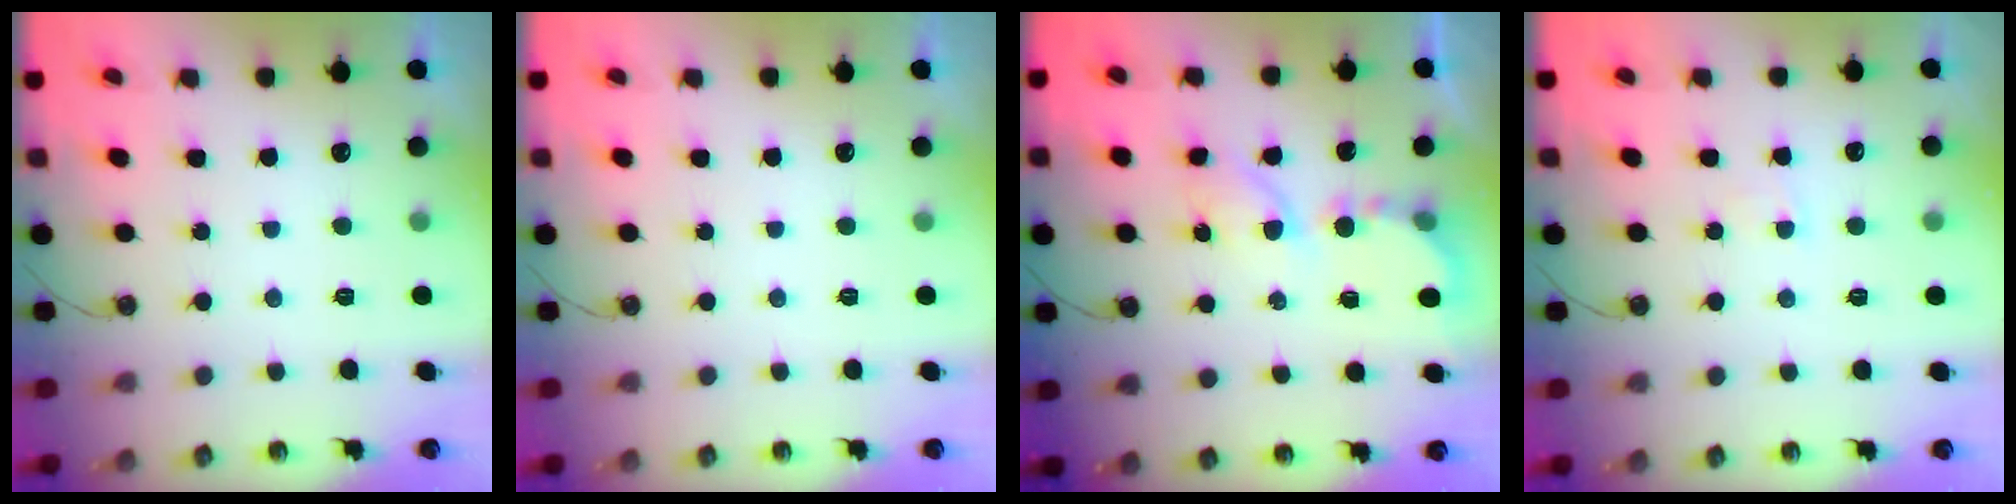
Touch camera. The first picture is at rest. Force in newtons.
{"total": 0.0}
{"total": 6.2, "press": 6.2, "slide": 0.7}
{"total": 3.0, "press": 3.0, "slide": 0.4}